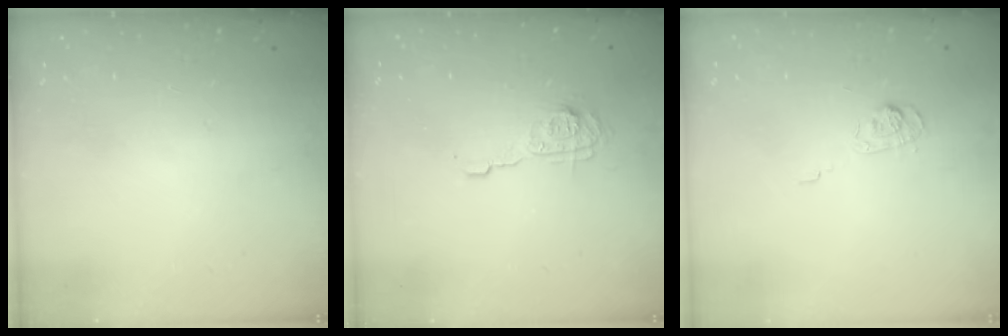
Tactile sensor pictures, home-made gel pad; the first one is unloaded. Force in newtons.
{"total": 9.0, "press": 9.0, "slide": 0.4}
{"total": 3.1, "press": 2.7, "slide": 1.6}